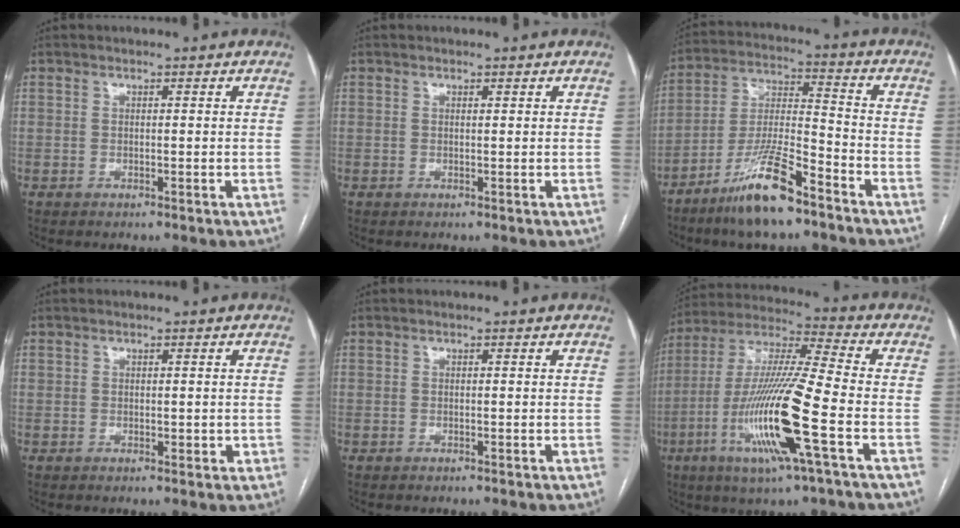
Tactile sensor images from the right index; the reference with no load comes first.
{"total": 0.0}
{"total": 12.4, "force": [-8.4, 1.6, 8.9], "torque": [-0.180, -0.017, -0.157]}
{"total": 1.8, "force": [0.1, 1.3, 1.3], "torque": [-0.018, 0.004, 0.008]}
{"total": 0.0}
{"total": 18.1, "force": [-5.9, 0.1, 17.1], "torque": [-0.347, -0.017, -0.114]}